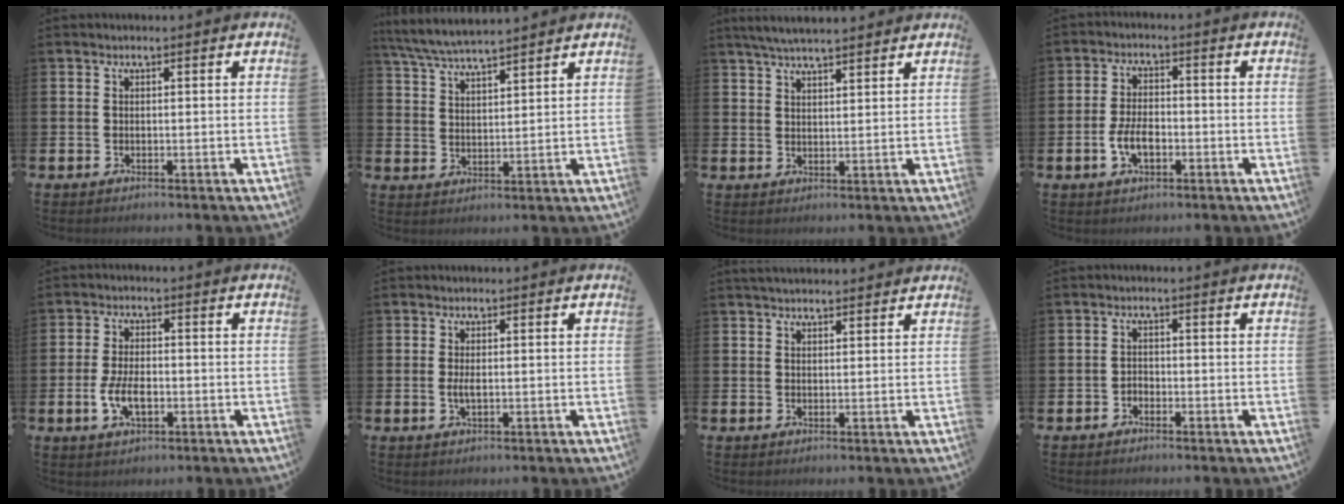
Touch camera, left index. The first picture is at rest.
{"total": 5.9, "force": [5.7, 0.4, 1.6], "torque": [-0.052, -0.025, 0.103]}
{"total": 5.0, "force": [4.7, 0.5, 1.4], "torque": [-0.036, -0.012, 0.087]}
{"total": 4.5, "force": [-1.3, 2.5, 3.5], "torque": [-0.065, 0.004, -0.026]}
{"total": 4.7, "force": [-1.1, 2.4, 3.8], "torque": [-0.071, 0.004, -0.020]}
{"total": 1.6, "force": [-0.1, 0.6, 1.5], "torque": [-0.026, 0.001, -0.004]}
{"total": 2.6, "force": [2.5, 0.5, 0.3], "torque": [-0.008, -0.007, 0.046]}
{"total": 1.2, "force": [-0.9, 0.7, 0.1], "torque": [-0.001, 0.002, -0.021]}